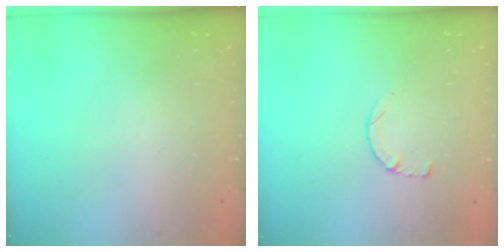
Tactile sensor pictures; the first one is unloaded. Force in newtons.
{"total": 2.5, "press": 2.5, "slide": 0.3}